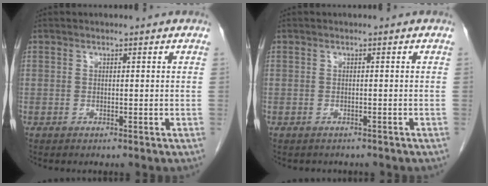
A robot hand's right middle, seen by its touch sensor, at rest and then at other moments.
{"total": 2.6, "force": [-2.3, 1.1, 0.6], "torque": [-0.017, -0.002, -0.026]}